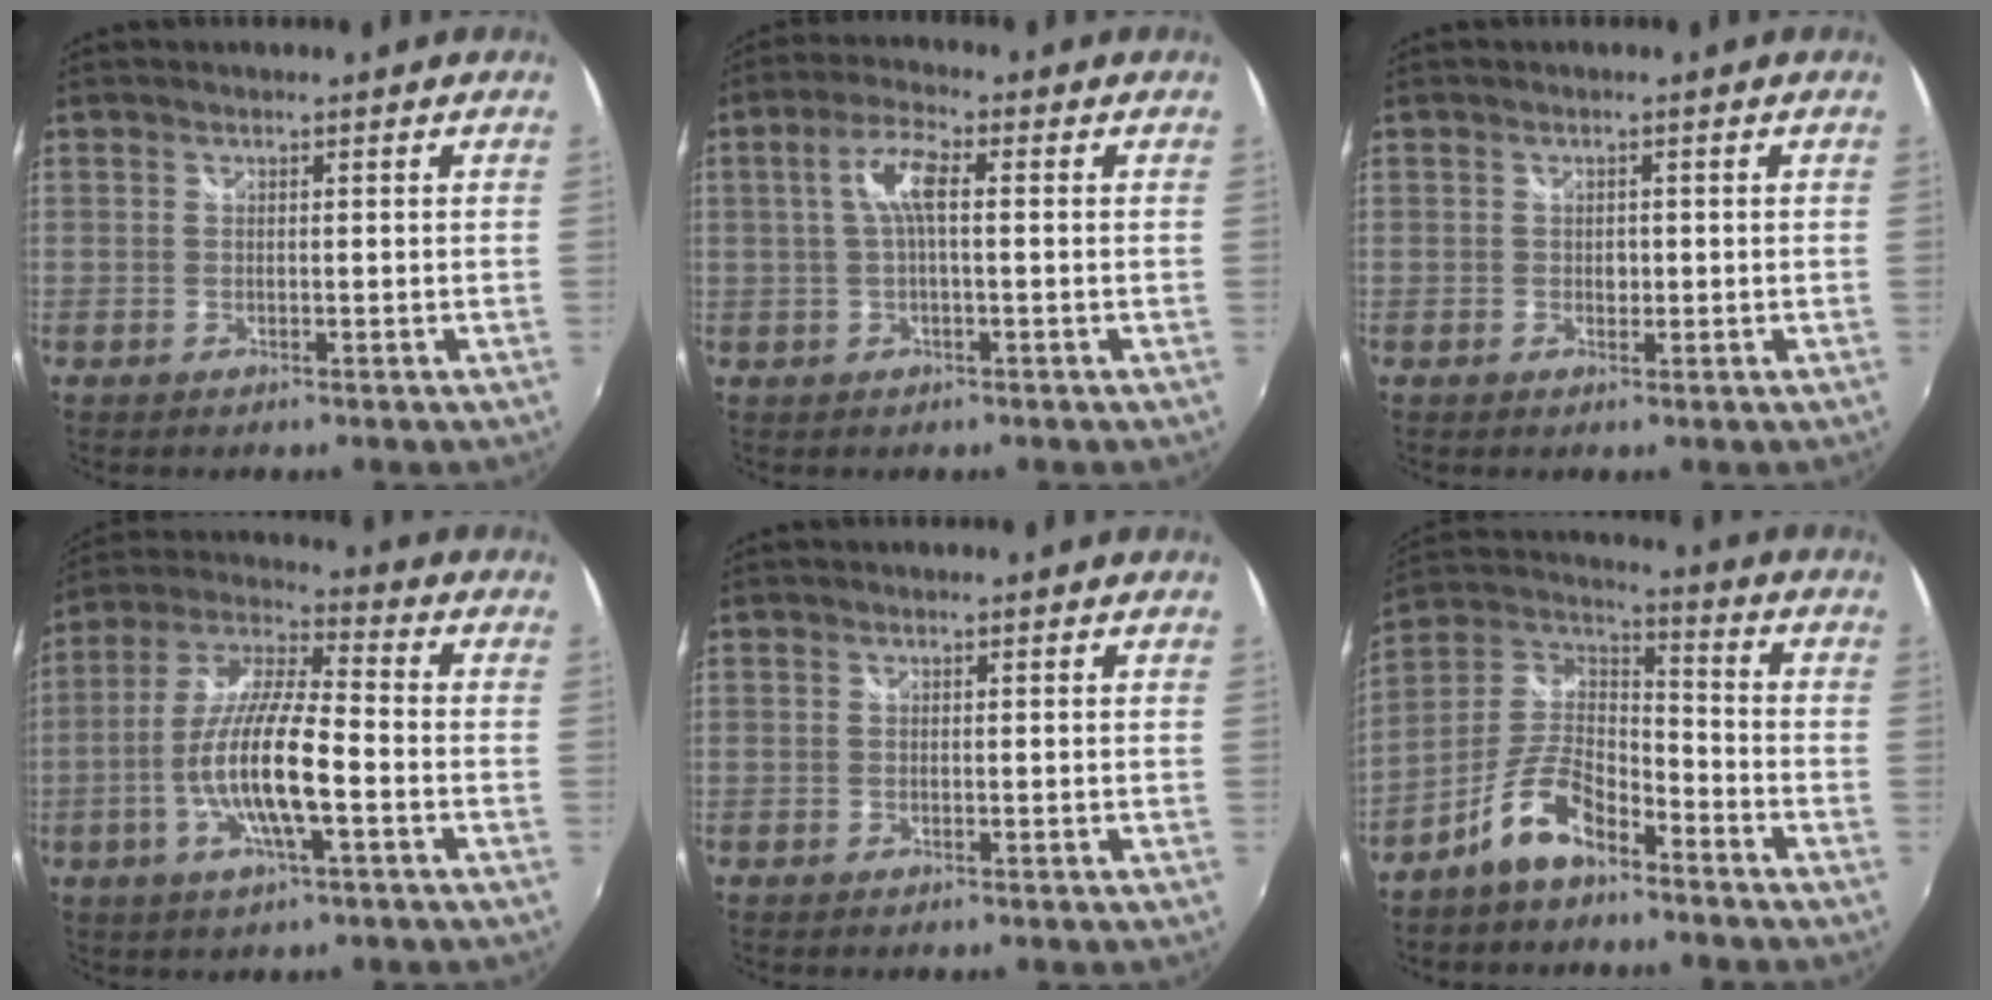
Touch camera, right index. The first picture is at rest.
{"total": 5.6, "force": [0.5, 1.3, 5.4], "torque": [-0.106, 0.010, 0.012]}
{"total": 1.2, "force": [-0.1, 1.0, 0.6], "torque": [-0.009, 0.000, -0.003]}
{"total": 14.0, "force": [-4.1, 2.8, 13.1], "torque": [-0.263, -0.005, -0.081]}
{"total": 0.0}
{"total": 11.1, "force": [-7.0, 4.8, 7.1], "torque": [-0.164, 0.019, -0.133]}